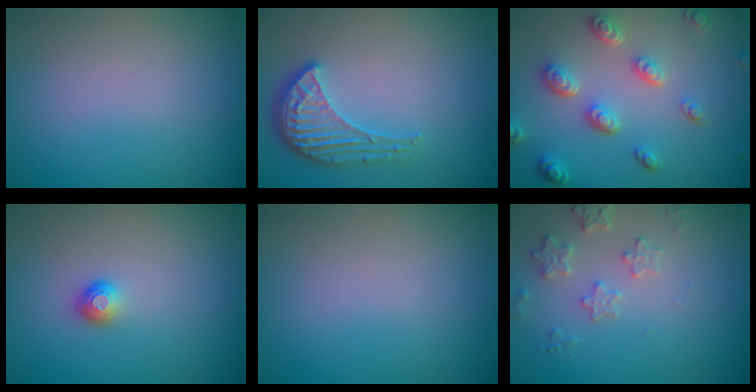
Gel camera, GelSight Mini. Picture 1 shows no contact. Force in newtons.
{"total": 3.9, "press": 3.2, "slide": 2.3}
{"total": 4.8, "press": 3.6, "slide": 3.2}
{"total": 1.1, "press": 1.0, "slide": 0.4}
{"total": 0.0}
{"total": 2.5, "press": 2.4, "slide": 0.6}